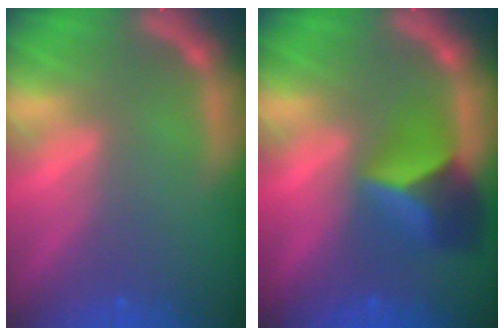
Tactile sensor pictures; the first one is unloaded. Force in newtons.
{"total": 5.4}